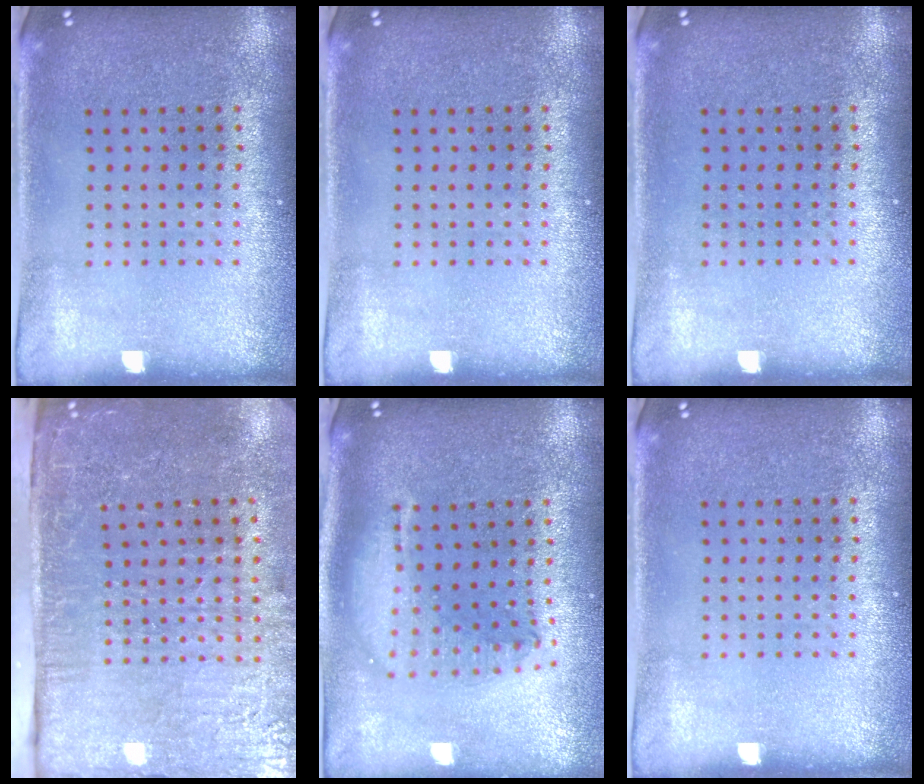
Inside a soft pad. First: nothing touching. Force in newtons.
{"total": 0.0}
{"total": 0.0}
{"total": 5.0, "press": 4.1, "slide": 2.9}
{"total": 1.9, "press": 1.6, "slide": 1.2}
{"total": 0.0}